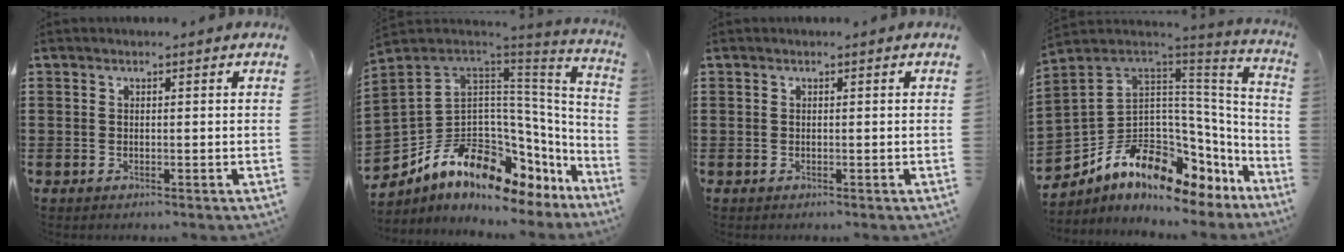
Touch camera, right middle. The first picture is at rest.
{"total": 10.9, "force": [-5.9, 7.3, 5.6], "torque": [-0.148, -0.008, -0.115]}
{"total": 0.0}
{"total": 9.4, "force": [-5.4, 6.2, 4.7], "torque": [-0.126, -0.014, -0.107]}